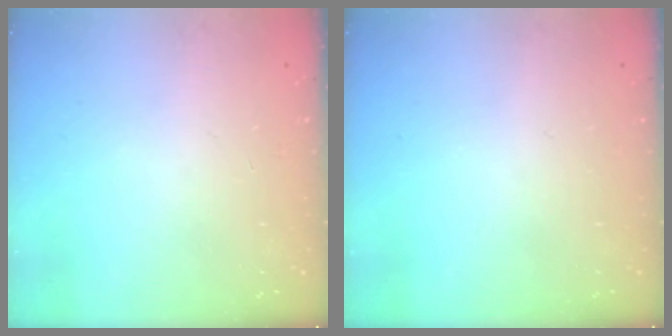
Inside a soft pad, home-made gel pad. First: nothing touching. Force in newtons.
{"total": 0.0}